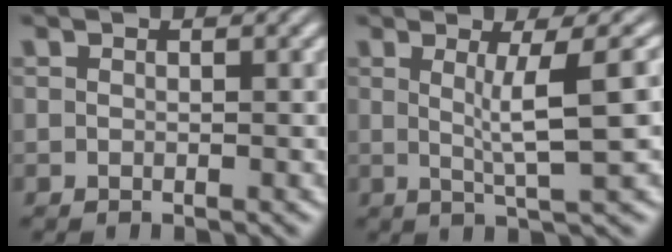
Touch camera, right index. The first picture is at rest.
{"total": 4.0, "force": [0.5, -1.4, 3.7], "torque": [-0.051, -0.008, 0.017]}